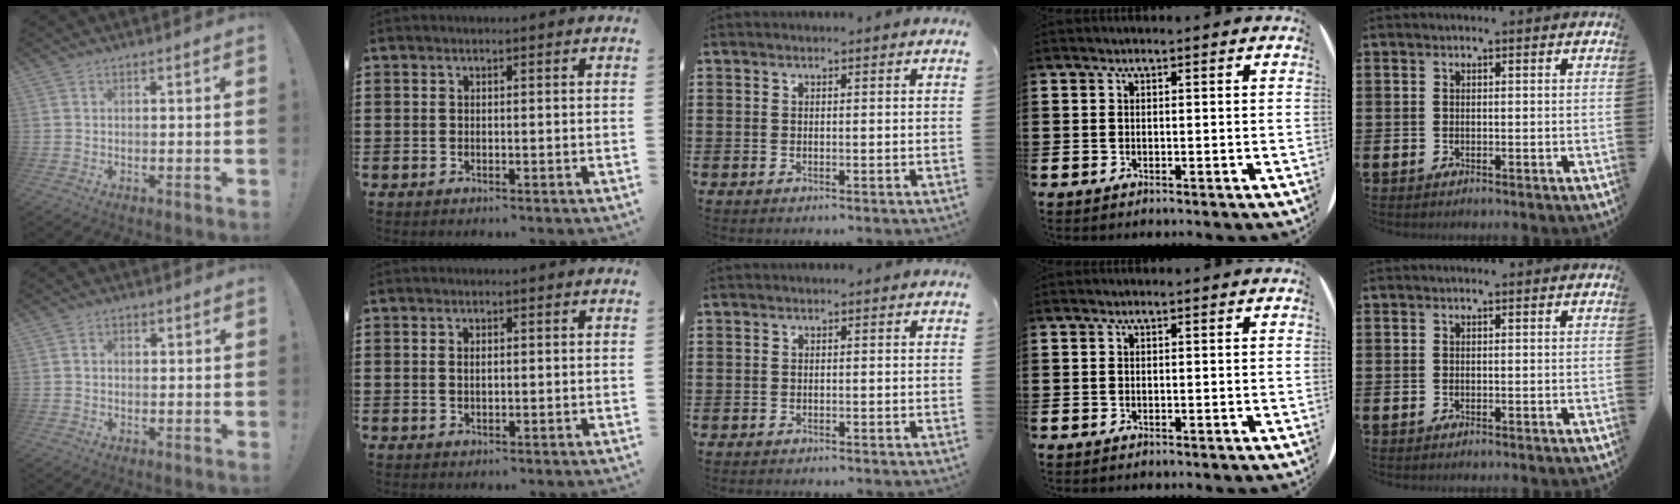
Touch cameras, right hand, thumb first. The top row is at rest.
{"thumb": {"total": 1.7, "force": [0.0, 1.3, 1.0], "torque": [-0.011, 0.003, -0.003]}, "index": {"total": 1.1, "force": [0.1, 0.4, 1.0], "torque": [-0.020, 0.004, -0.001]}, "middle": {"total": 0.6, "force": [-0.6, 0.0, 0.0], "torque": [-0.002, 0.000, -0.014]}}